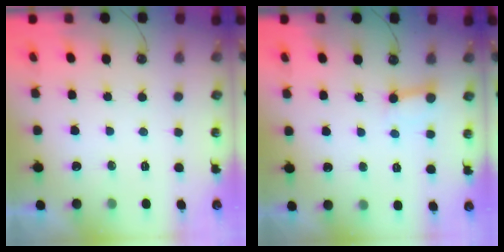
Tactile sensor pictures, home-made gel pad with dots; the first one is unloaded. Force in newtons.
{"total": 3.0, "press": 3.0, "slide": 0.3}